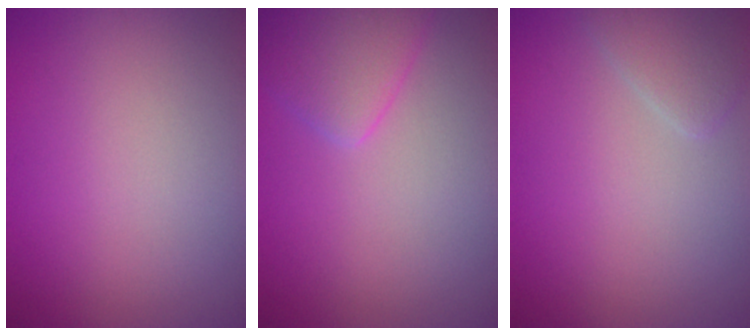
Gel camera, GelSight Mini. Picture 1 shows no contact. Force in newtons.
{"total": 3.4, "press": 3.4, "slide": 0.3}
{"total": 1.8, "press": 1.8, "slide": 0.1}